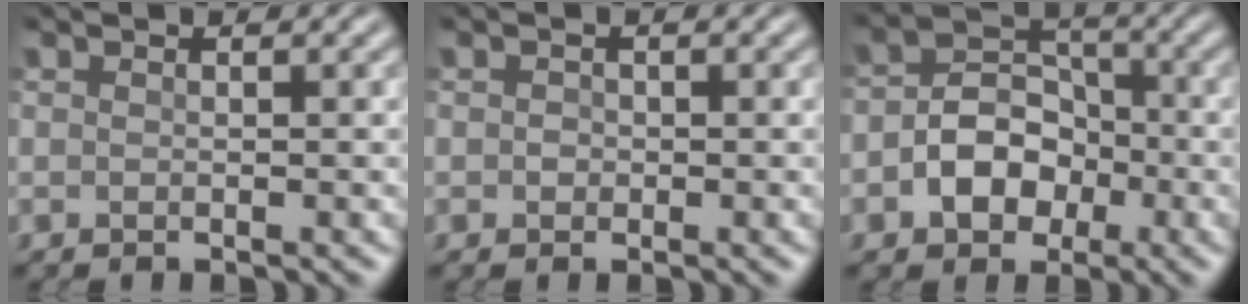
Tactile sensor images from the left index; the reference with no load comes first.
{"total": 0.7, "force": [0.0, 0.7, 0.2], "torque": [-0.002, -0.003, -0.003]}
{"total": 5.0, "force": [-1.6, 3.8, 2.8], "torque": [-0.038, 0.004, -0.028]}